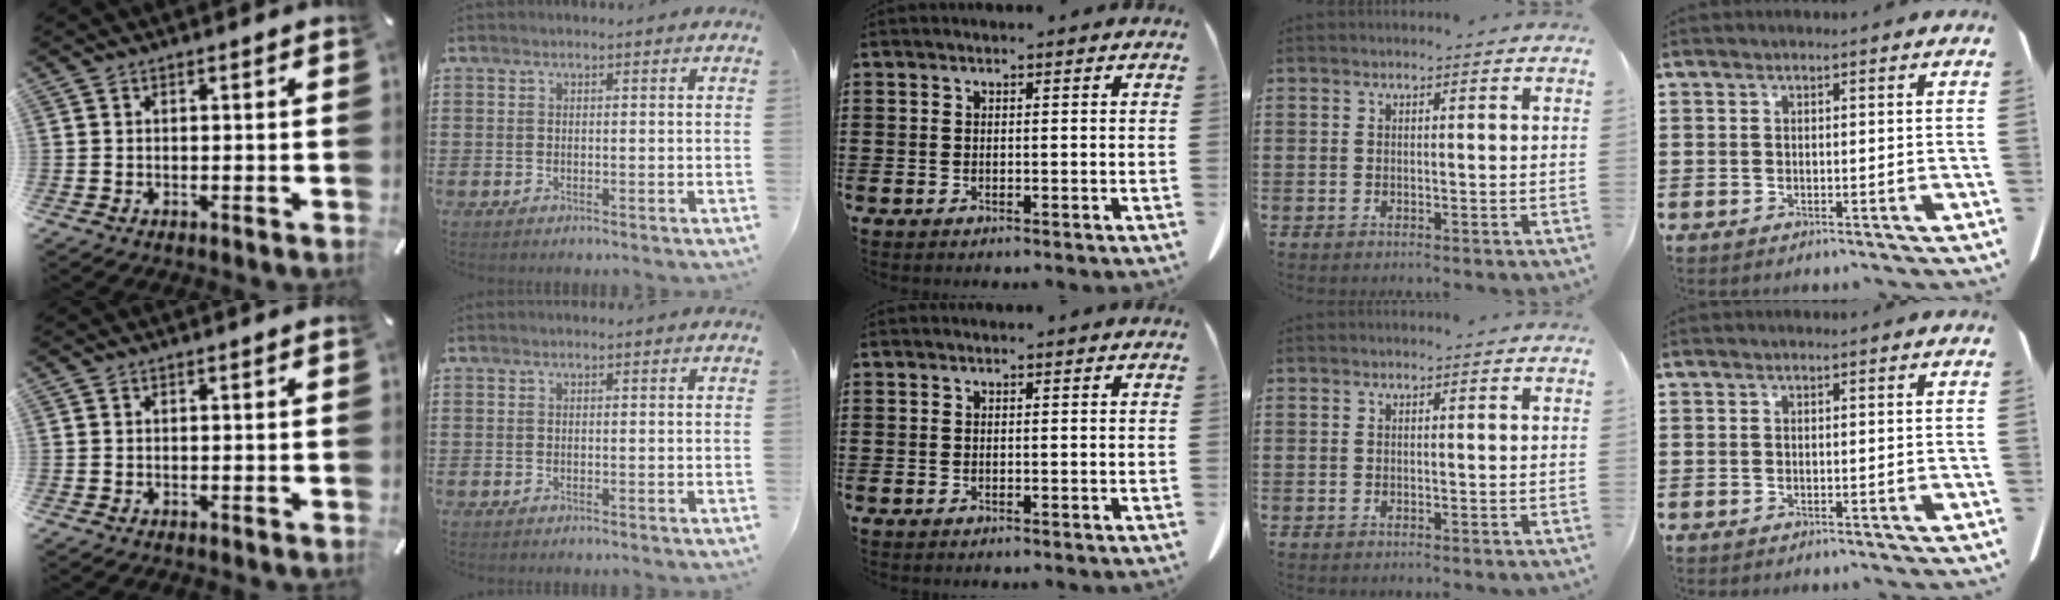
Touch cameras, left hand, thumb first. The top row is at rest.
{}